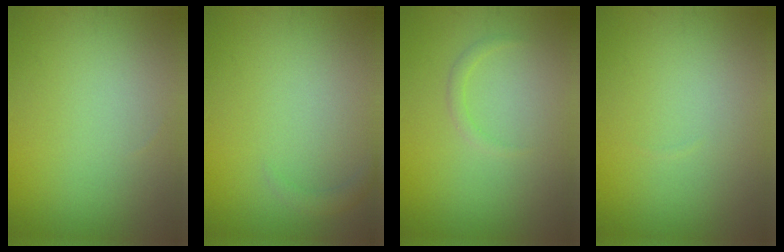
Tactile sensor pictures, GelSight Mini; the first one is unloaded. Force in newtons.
{"total": 0.9, "press": 0.9, "slide": 0.1}
{"total": 0.9, "press": 0.9, "slide": 0.1}
{"total": 0.0}